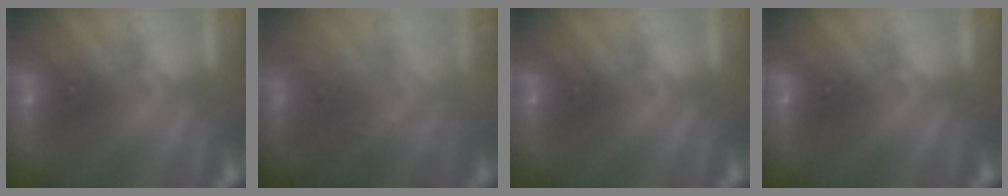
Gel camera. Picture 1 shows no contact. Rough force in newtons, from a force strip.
{"total": 7.6}
{"total": 0.0}
{"total": 0.0}